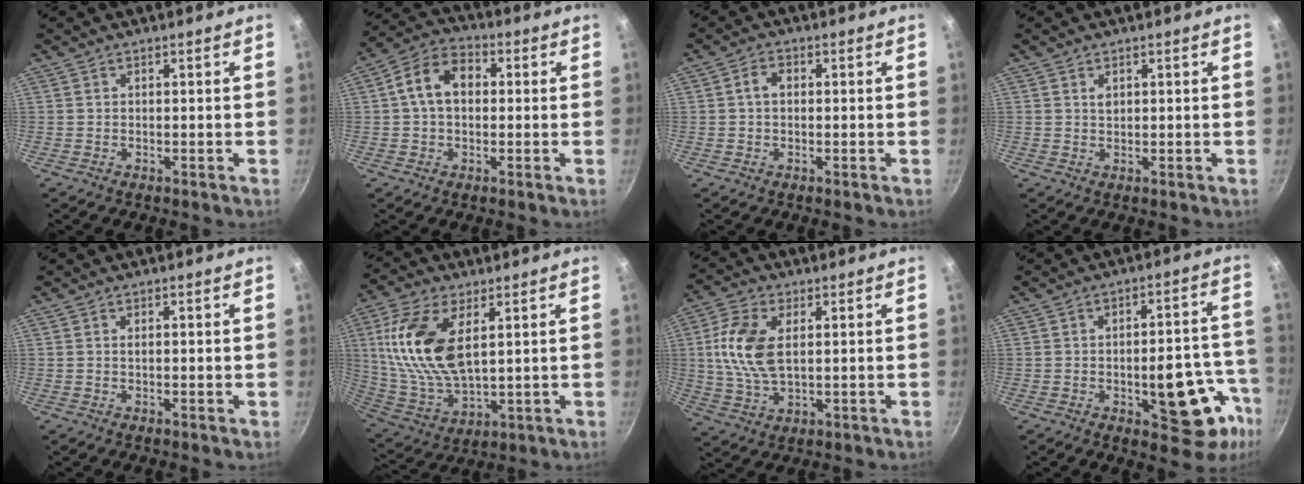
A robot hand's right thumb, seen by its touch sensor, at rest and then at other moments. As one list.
[{"total": 9.3, "force": [1.0, 6.6, 6.5], "torque": [-0.095, 0.026, 0.000]}, {"total": 2.6, "force": [0.1, 1.9, 1.8], "torque": [-0.030, 0.008, -0.002]}, {"total": 1.3, "force": [0.6, 0.8, 0.9], "torque": [-0.013, 0.001, 0.009]}, {"total": 0.6, "force": [0.1, 0.2, 0.6], "torque": [-0.009, 0.000, 0.000]}, {"total": 17.6, "force": [4.9, 8.9, 14.3], "torque": [-0.281, -0.017, 0.103]}, {"total": 11.4, "force": [1.9, 6.3, 9.3], "torque": [-0.187, 0.003, 0.035]}, {"total": 16.3, "force": [-5.4, 7.7, 13.2], "torque": [-0.098, 0.034, -0.066]}]